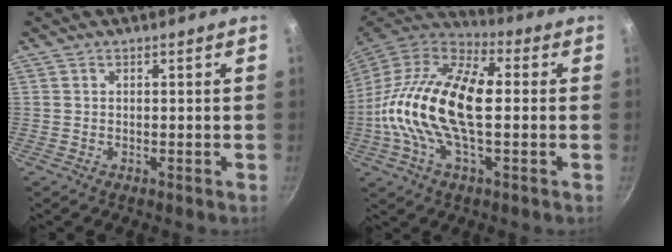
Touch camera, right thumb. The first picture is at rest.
{"total": 21.5, "force": [-0.2, 10.2, 18.9], "torque": [-0.359, 0.028, -0.020]}